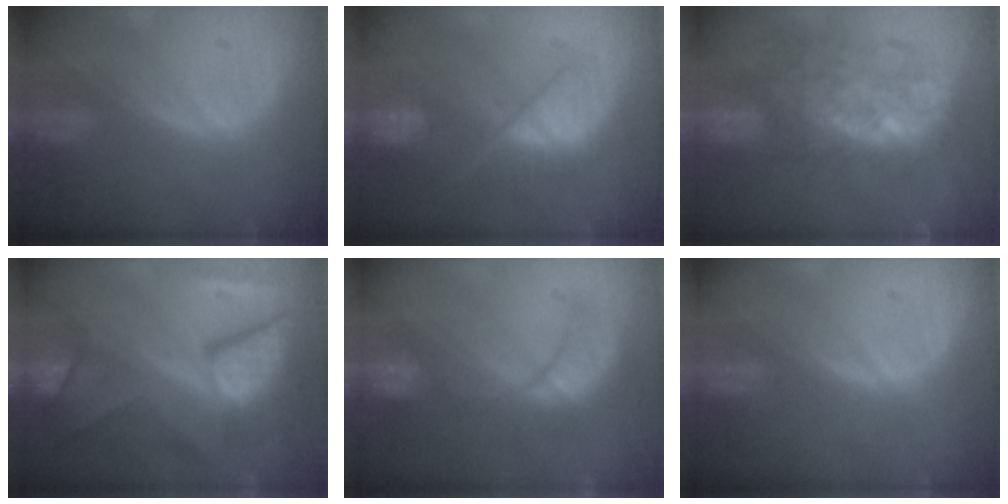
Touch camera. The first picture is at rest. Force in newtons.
{"total": 9.6, "press": 8.2, "slide": 5.1}
{"total": 9.0, "press": 9.0, "slide": 0.9}
{"total": 11.6, "press": 11.6, "slide": 1.4}
{"total": 8.4, "press": 7.9, "slide": 2.9}
{"total": 0.0}